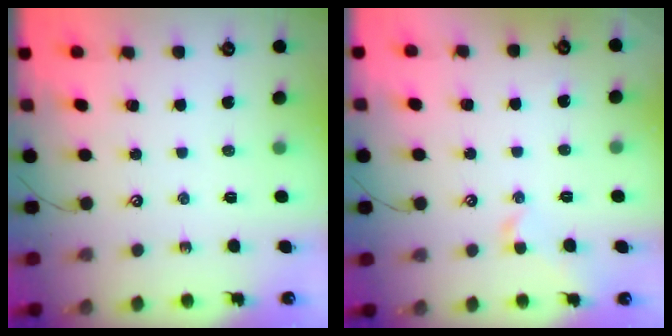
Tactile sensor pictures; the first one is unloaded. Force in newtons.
{"total": 1.1, "press": 0.8, "slide": 0.7}